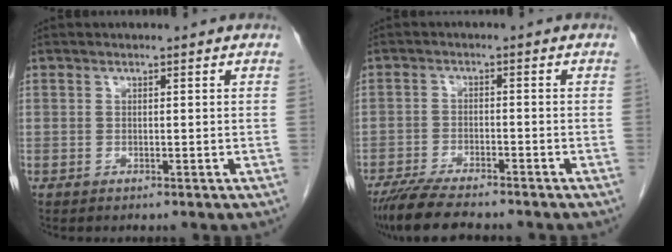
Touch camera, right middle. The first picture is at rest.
{"total": 8.0, "force": [-6.9, 1.0, 3.9], "torque": [-0.071, -0.023, -0.117]}